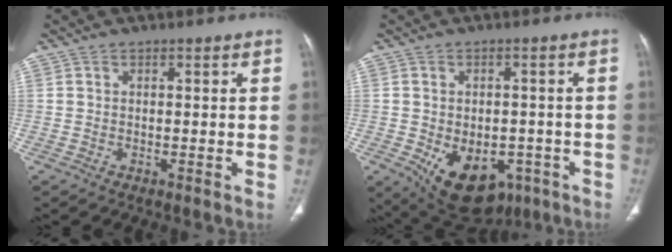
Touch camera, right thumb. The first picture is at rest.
{"total": 14.6, "force": [-5.8, 9.6, 9.3], "torque": [-0.126, 0.008, -0.063]}